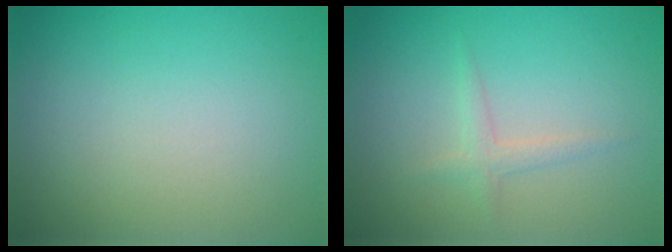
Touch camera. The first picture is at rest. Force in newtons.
{"total": 1.3, "press": 1.3, "slide": 0.0}